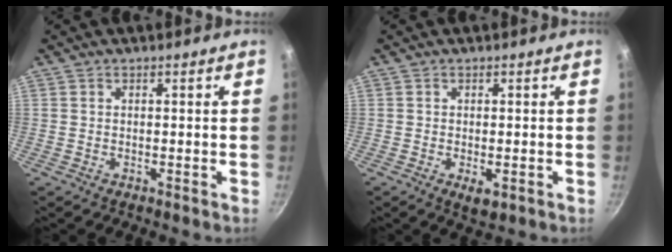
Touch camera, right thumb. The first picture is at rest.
{"total": 2.5, "force": [-0.8, 1.2, 2.1], "torque": [-0.034, -0.005, -0.009]}